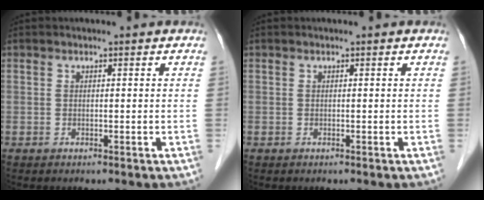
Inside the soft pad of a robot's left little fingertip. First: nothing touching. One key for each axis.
{"total": 0.0}